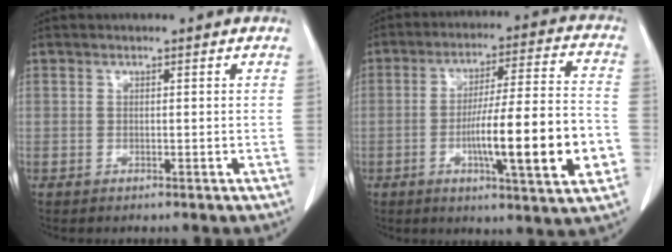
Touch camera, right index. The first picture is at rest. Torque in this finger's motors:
{"motor_torque": [1.96, -0.18, 0.74, 0.13]}